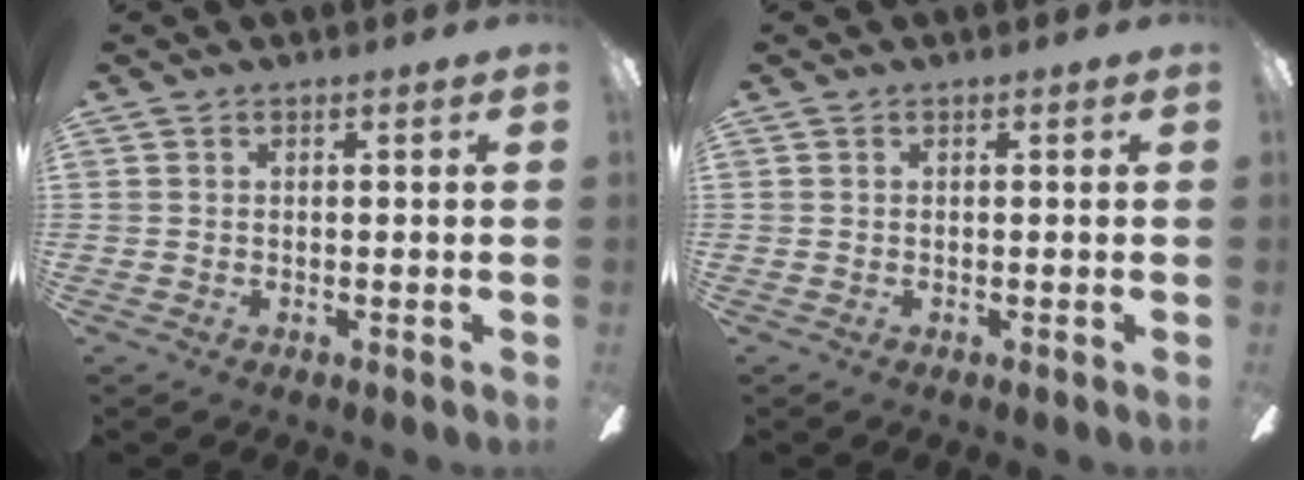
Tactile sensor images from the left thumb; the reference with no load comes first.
{"total": 0.0}